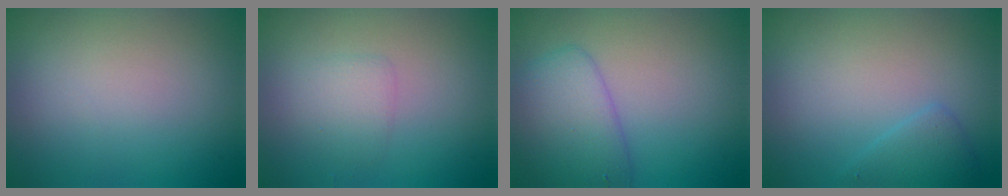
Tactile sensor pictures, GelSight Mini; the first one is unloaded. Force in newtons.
{"total": 1.7, "press": 1.7, "slide": 0.0}
{"total": 4.2, "press": 4.2, "slide": 0.2}
{"total": 1.9, "press": 1.9, "slide": 0.1}